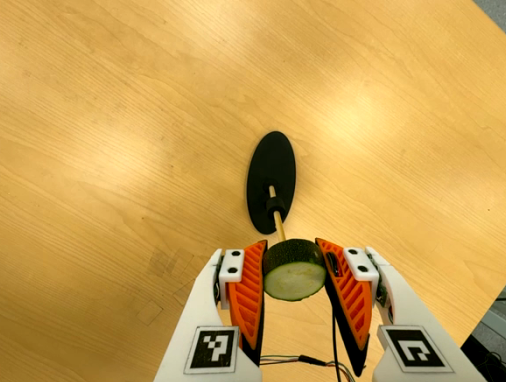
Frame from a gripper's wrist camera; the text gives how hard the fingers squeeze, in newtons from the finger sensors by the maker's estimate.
{"total": 11.5, "left": 12.1, "right": 11.0}